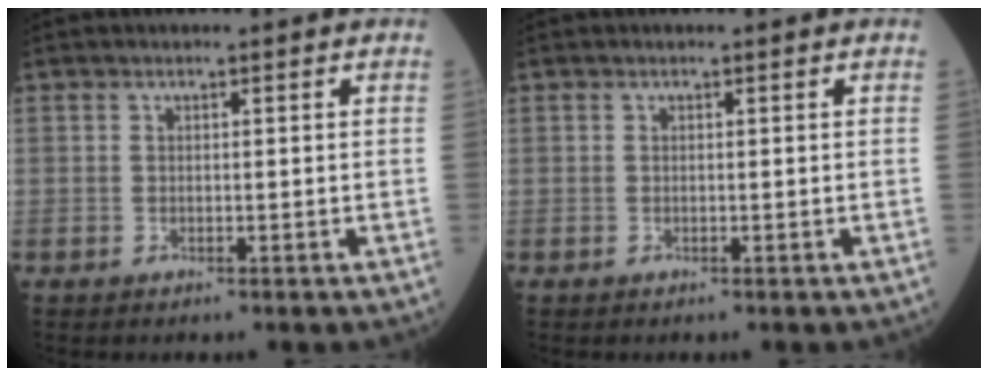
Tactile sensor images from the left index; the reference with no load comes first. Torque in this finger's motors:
{"motor_torque": [-0.02, 0.02, -0.01, 0.00]}